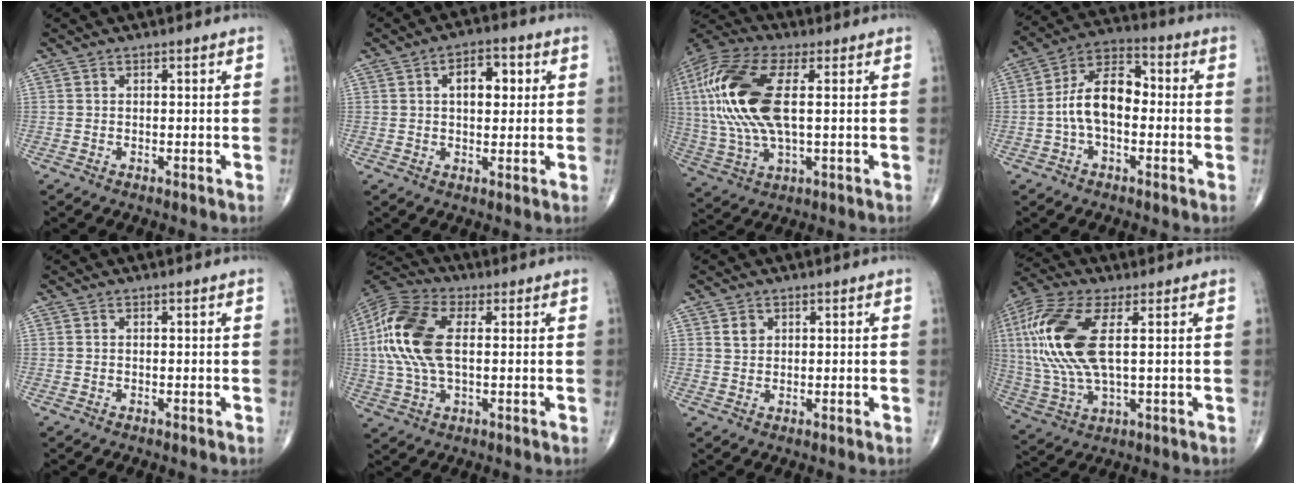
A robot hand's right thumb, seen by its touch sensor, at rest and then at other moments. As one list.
[{"total": 7.2, "force": [1.7, 4.0, 5.7], "torque": [-0.062, 0.005, 0.023]}, {"total": 21.9, "force": [3.4, 9.5, 19.5], "torque": [-0.442, 0.005, 0.059]}, {"total": 11.3, "force": [-1.0, 6.4, 9.2], "torque": [-0.158, 0.039, -0.029]}, {"total": 0.0}, {"total": 15.7, "force": [1.8, 8.3, 13.2], "torque": [-0.298, 0.015, 0.030]}, {"total": 2.0, "force": [0.9, 1.5, 0.9], "torque": [-0.009, -0.005, 0.017]}, {"total": 18.9, "force": [3.6, 7.8, 16.8], "torque": [-0.394, -0.001, 0.067]}]